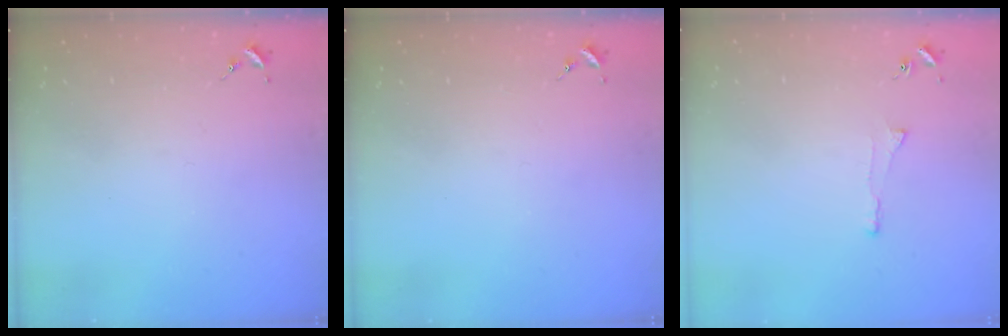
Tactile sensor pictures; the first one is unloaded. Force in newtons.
{"total": 0.0}
{"total": 5.1, "press": 5.1, "slide": 0.6}